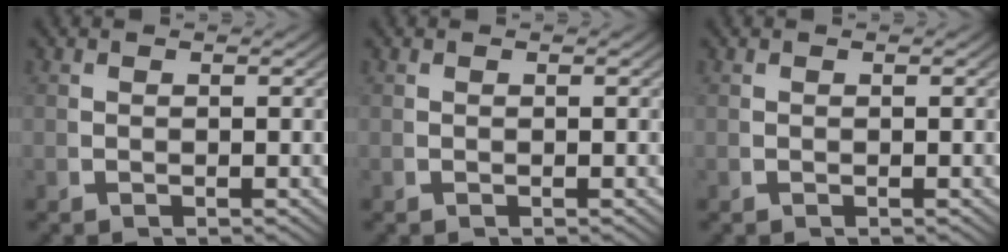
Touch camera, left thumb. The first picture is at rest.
{"total": 0.0}
{"total": 0.0}